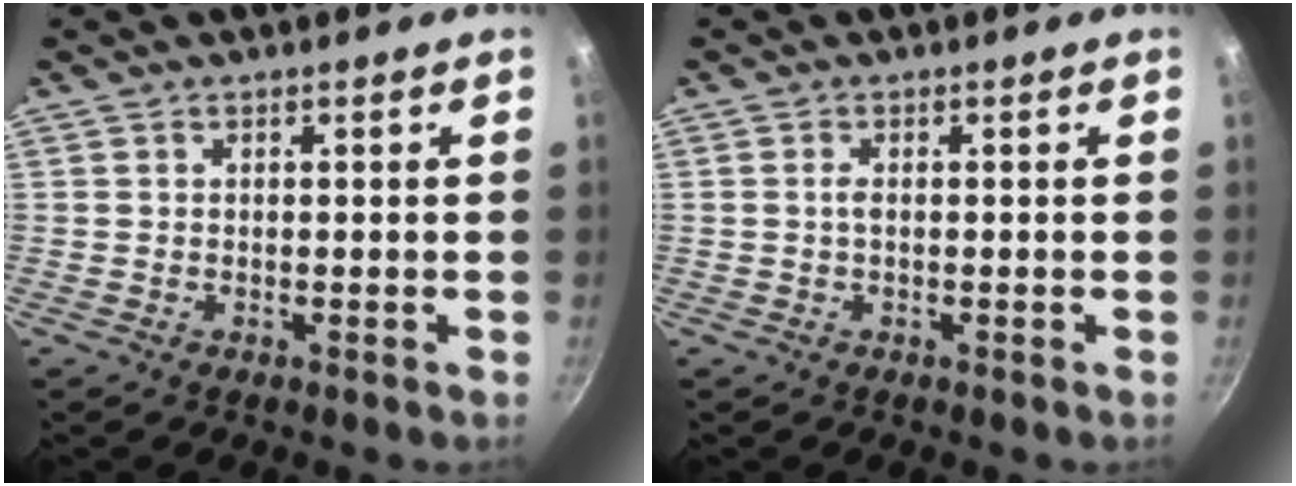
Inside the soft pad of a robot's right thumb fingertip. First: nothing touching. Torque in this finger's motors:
{"motor_torque": [0.11, 0.08, 0.31, 0.12, 0.09]}